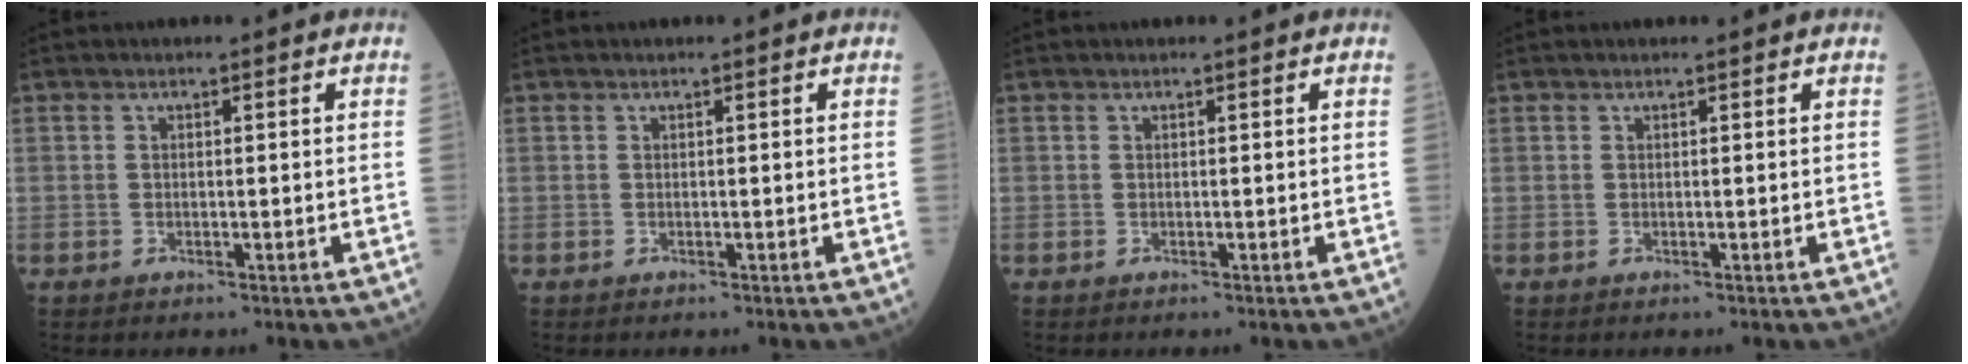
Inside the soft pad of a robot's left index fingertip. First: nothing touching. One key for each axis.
{"total": 0.0}
{"total": 0.0}
{"total": 0.0}